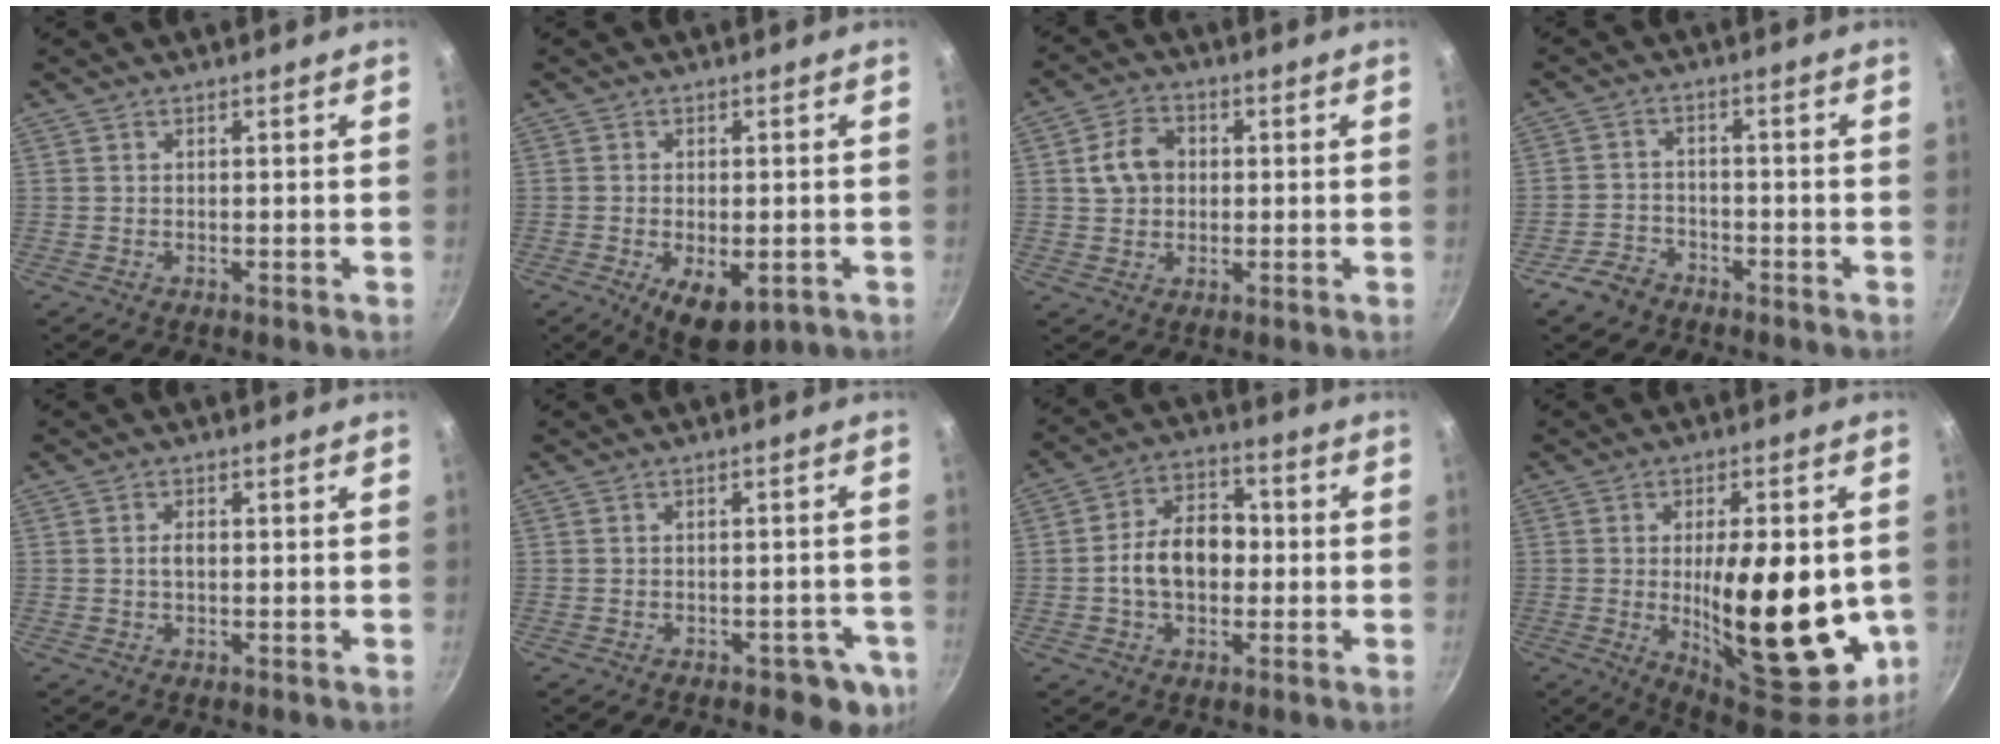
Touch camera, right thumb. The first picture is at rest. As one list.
[{"total": 8.8, "force": [-3.2, 4.5, 6.9], "torque": [-0.099, -0.005, -0.039]}, {"total": 7.0, "force": [1.0, 5.5, 4.2], "torque": [-0.061, 0.010, 0.014]}, {"total": 4.9, "force": [-3.7, 3.1, 1.3], "torque": [-0.017, 0.019, -0.069]}, {"total": 2.0, "force": [0.0, 1.2, 1.6], "torque": [-0.029, 0.003, -0.002]}, {"total": 5.3, "force": [-3.0, 2.7, 3.5], "torque": [-0.026, 0.020, -0.034]}, {"total": 11.3, "force": [-0.8, 7.6, 8.3], "torque": [-0.121, 0.029, -0.022]}, {"total": 24.9, "force": [-2.6, 9.7, 22.8], "torque": [-0.298, -0.032, -0.015]}]